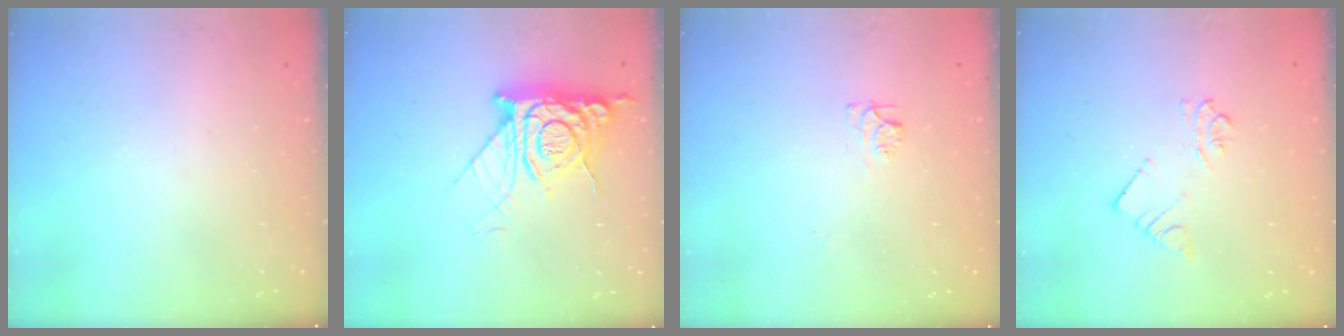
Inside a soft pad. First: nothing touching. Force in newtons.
{"total": 13.2, "press": 13.1, "slide": 1.6}
{"total": 6.2, "press": 6.2, "slide": 0.7}
{"total": 4.3, "press": 4.3, "slide": 0.3}